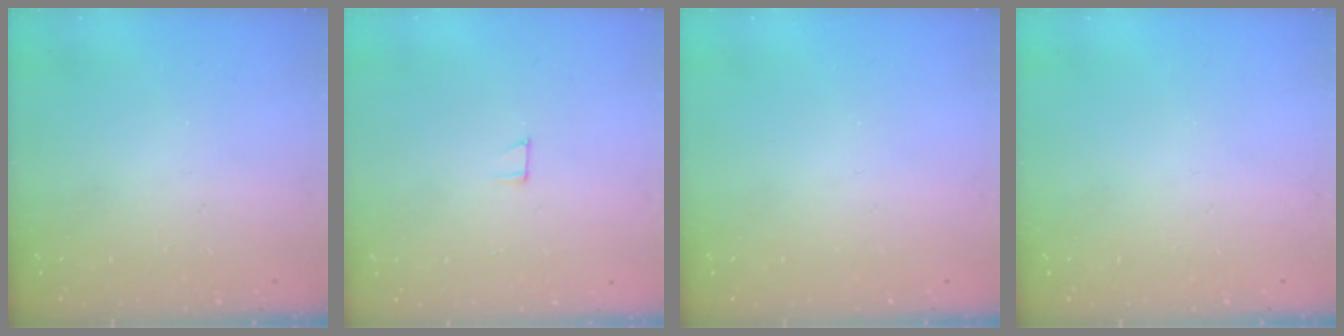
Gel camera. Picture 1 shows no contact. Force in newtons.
{"total": 4.3, "press": 4.3, "slide": 0.4}
{"total": 0.0}
{"total": 0.0}